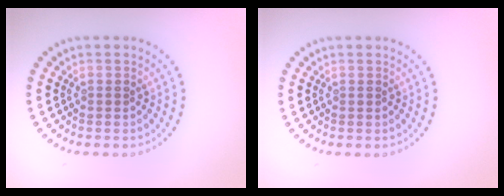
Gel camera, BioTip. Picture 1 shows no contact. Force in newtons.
{"total": 0.0}